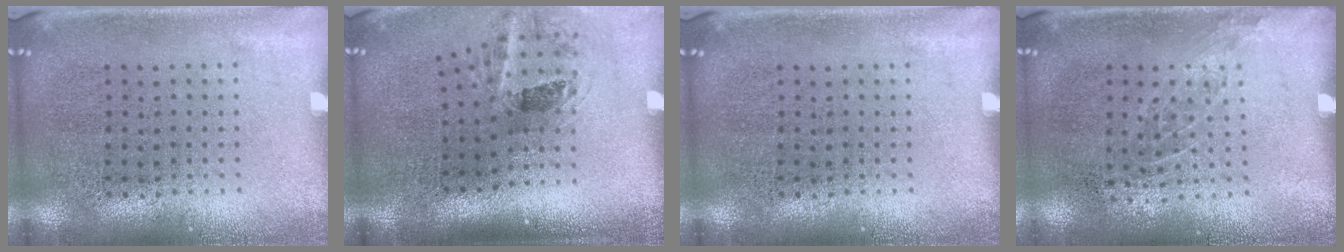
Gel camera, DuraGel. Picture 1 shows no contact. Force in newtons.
{"total": 1.5, "press": 1.1, "slide": 1.1}
{"total": 0.0}
{"total": 0.9, "press": 0.7, "slide": 0.6}